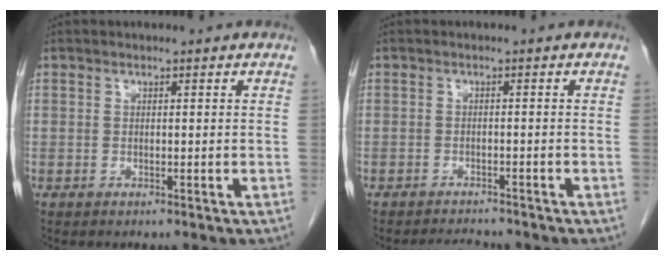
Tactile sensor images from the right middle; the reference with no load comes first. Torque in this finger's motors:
{"motor_torque": [0.02, -0.02, -0.02, 0.00]}